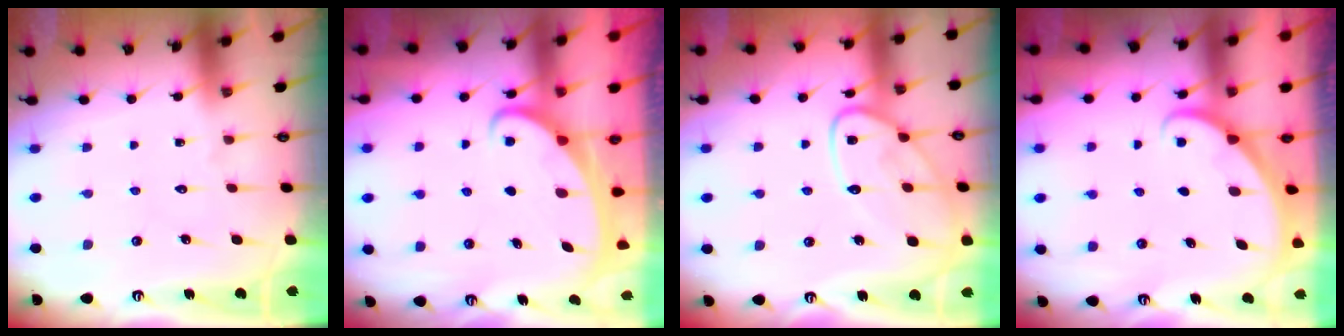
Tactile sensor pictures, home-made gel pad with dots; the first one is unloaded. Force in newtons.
{"total": 2.1, "press": 2.1, "slide": 0.3}
{"total": 13.2, "press": 13.2, "slide": 1.2}
{"total": 2.8, "press": 2.8, "slide": 0.1}